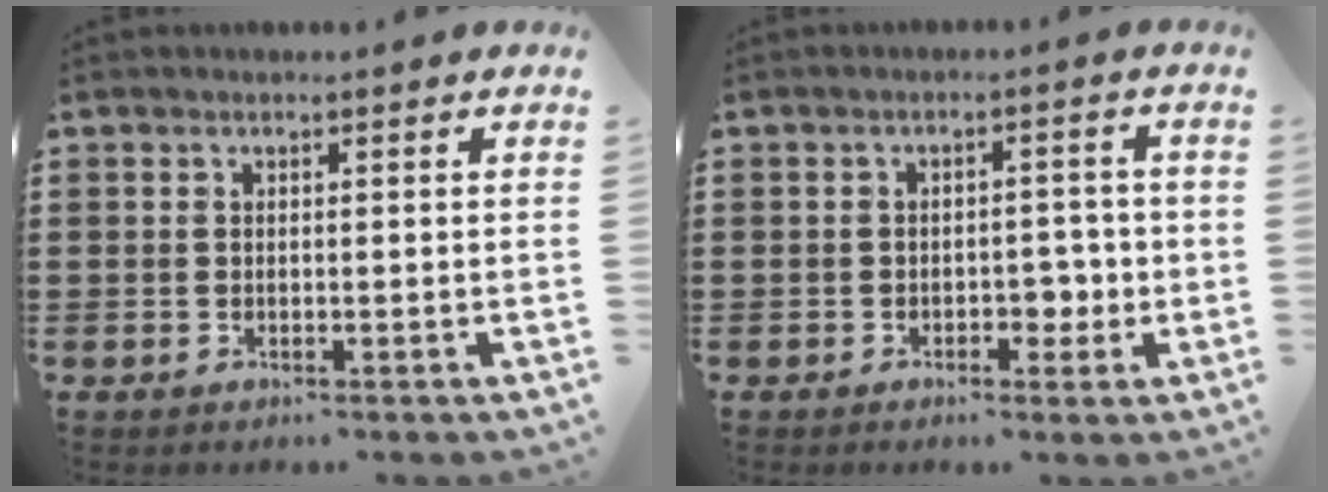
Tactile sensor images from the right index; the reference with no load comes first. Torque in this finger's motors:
{"motor_torque": [-0.21, 0.57, -0.02, -0.01]}